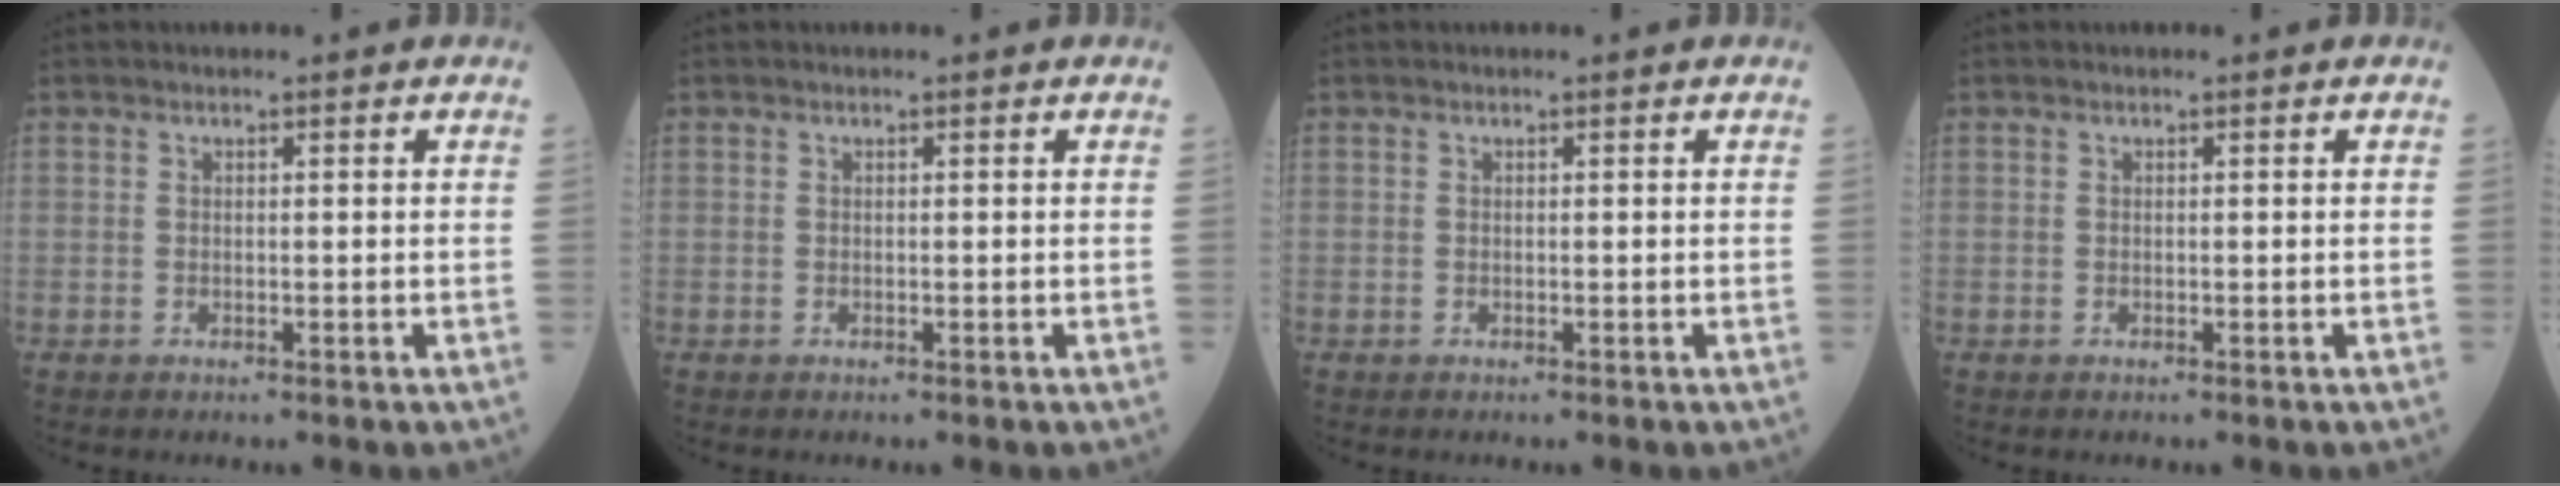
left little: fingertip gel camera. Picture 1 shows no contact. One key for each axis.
{"total": 0.0}
{"total": 0.0}
{"total": 0.0}